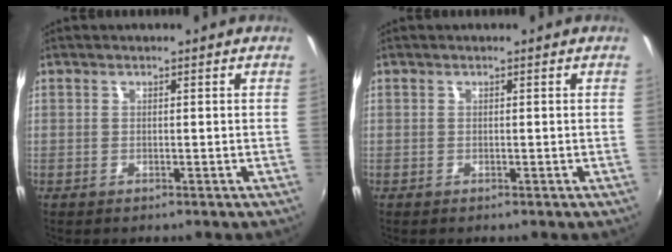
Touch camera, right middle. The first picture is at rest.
{"total": 0.0}